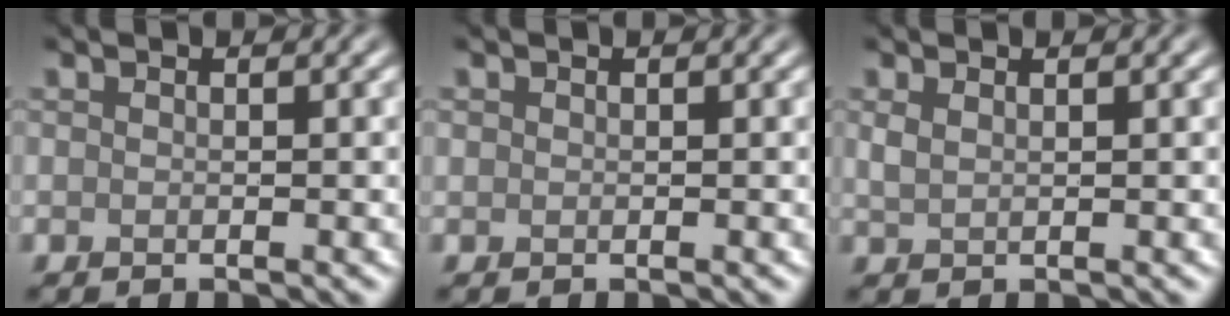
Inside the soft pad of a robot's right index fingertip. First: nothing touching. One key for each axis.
{"total": 0.0}
{"total": 1.1, "fx": 0.6, "fy": 0.4, "fz": 0.8, "tx": -0.020, "ty": 0.000, "tz": 0.016}